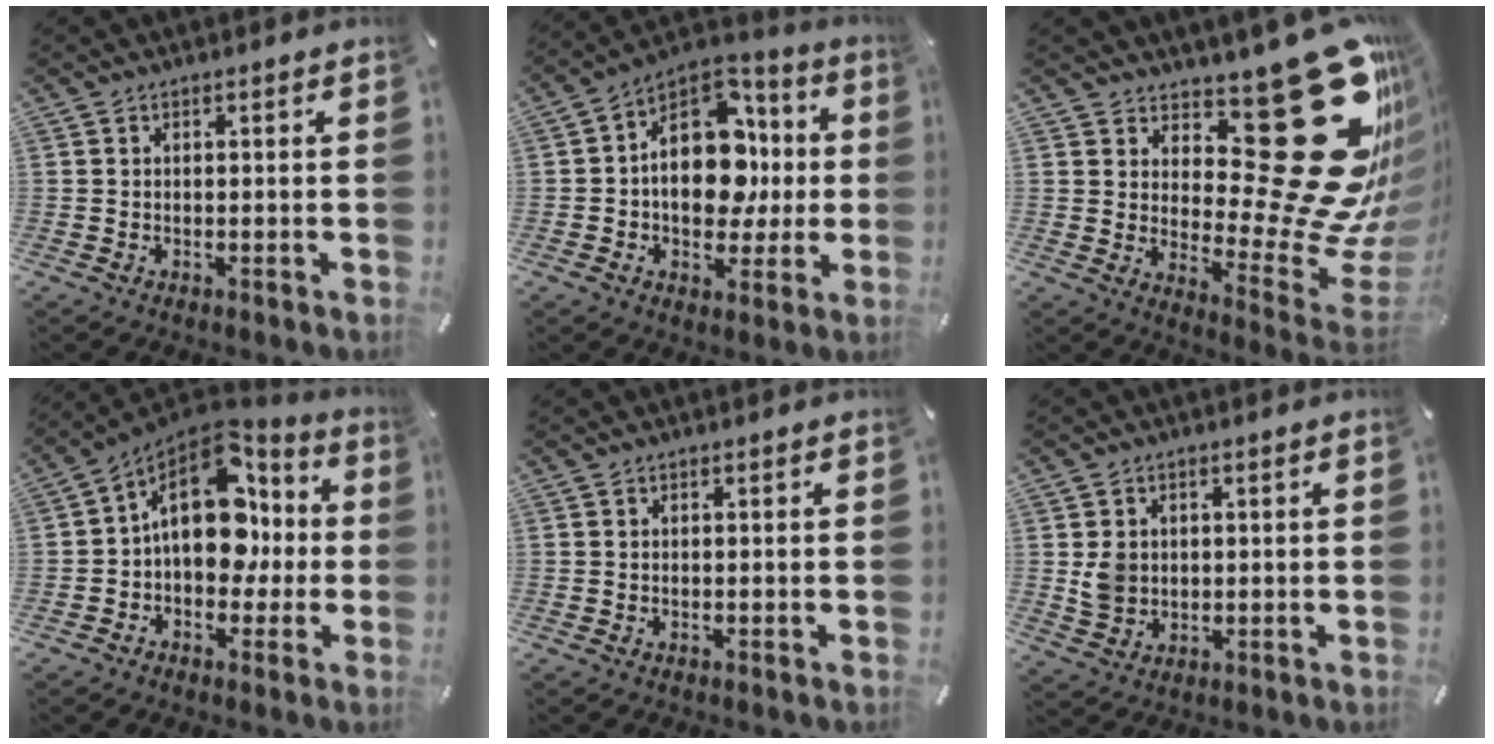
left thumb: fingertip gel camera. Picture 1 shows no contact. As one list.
[{"total": 17.4, "force": [0.7, 12.8, 11.7], "torque": [-0.179, -0.007, 0.015]}, {"total": 35.3, "force": [13.2, 15.3, 29.0], "torque": [-0.343, -0.133, 0.262]}, {"total": 18.2, "force": [2.8, 12.6, 12.9], "torque": [-0.201, -0.014, 0.046]}, {"total": 0.0}, {"total": 4.9, "force": [0.8, 4.5, 1.6], "torque": [-0.029, -0.001, 0.013]}]